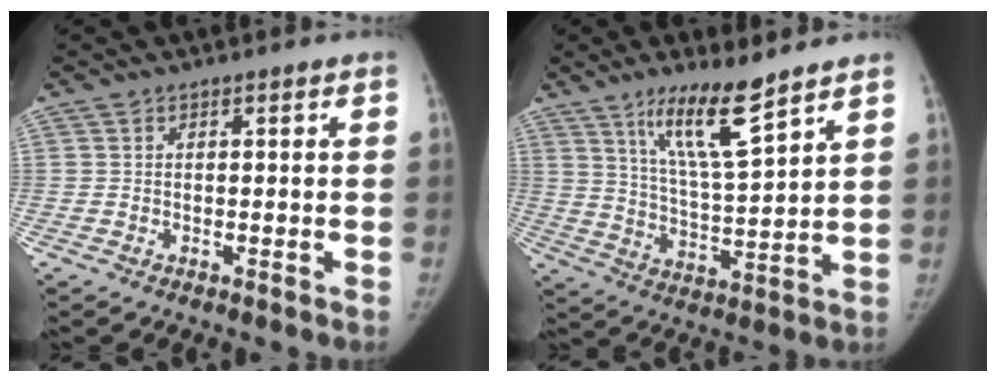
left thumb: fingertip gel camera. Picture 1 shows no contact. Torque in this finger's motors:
{"motor_torque": [0.24, 0.04, 1.33, -1.45, 0.44]}